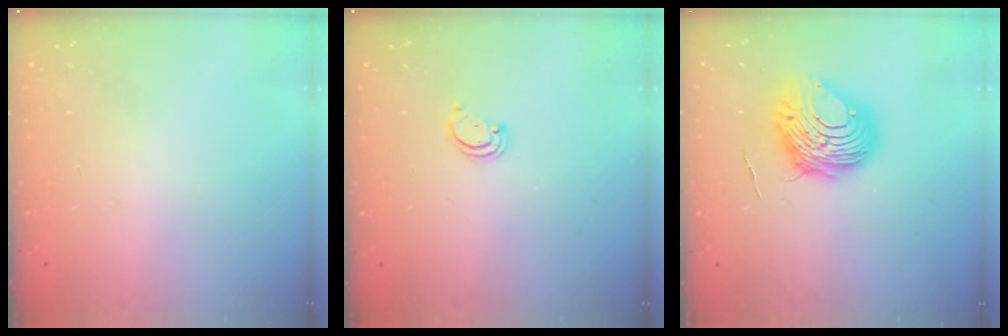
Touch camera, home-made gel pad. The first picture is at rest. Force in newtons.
{"total": 1.5, "press": 1.5, "slide": 0.1}
{"total": 9.6, "press": 9.6, "slide": 0.8}